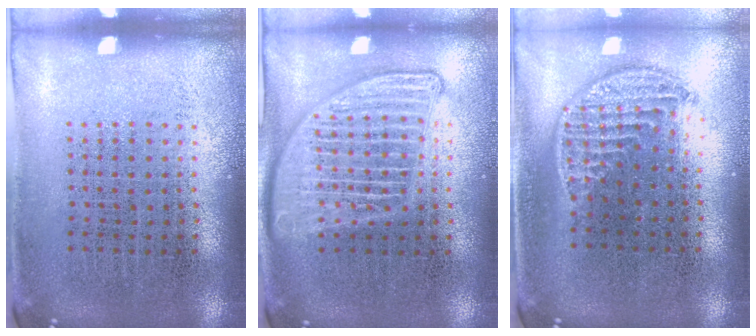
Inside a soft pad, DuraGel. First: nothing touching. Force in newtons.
{"total": 2.7, "press": 2.7, "slide": 0.2}
{"total": 1.3, "press": 1.2, "slide": 0.7}